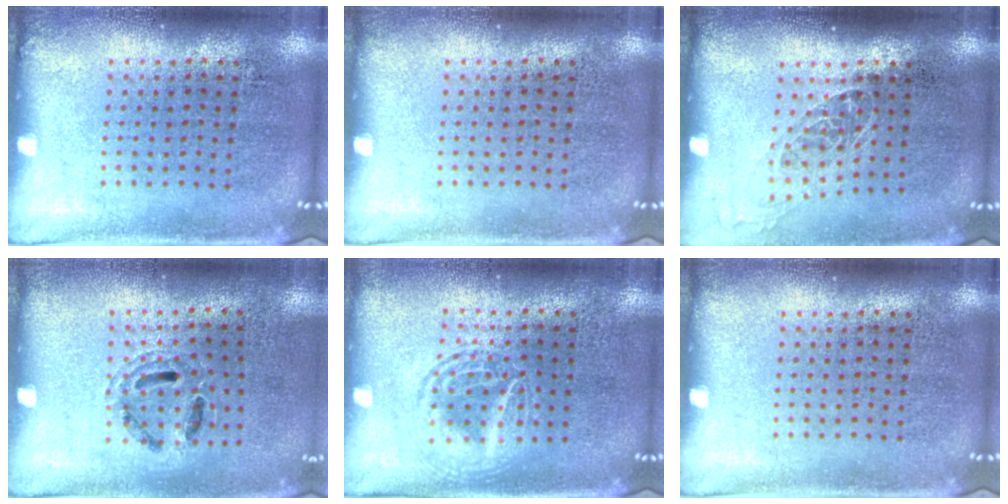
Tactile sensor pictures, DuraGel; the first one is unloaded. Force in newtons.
{"total": 0.0}
{"total": 1.0, "press": 0.9, "slide": 0.5}
{"total": 0.9, "press": 0.9, "slide": 0.2}
{"total": 1.4, "press": 1.4, "slide": 0.1}
{"total": 0.0}